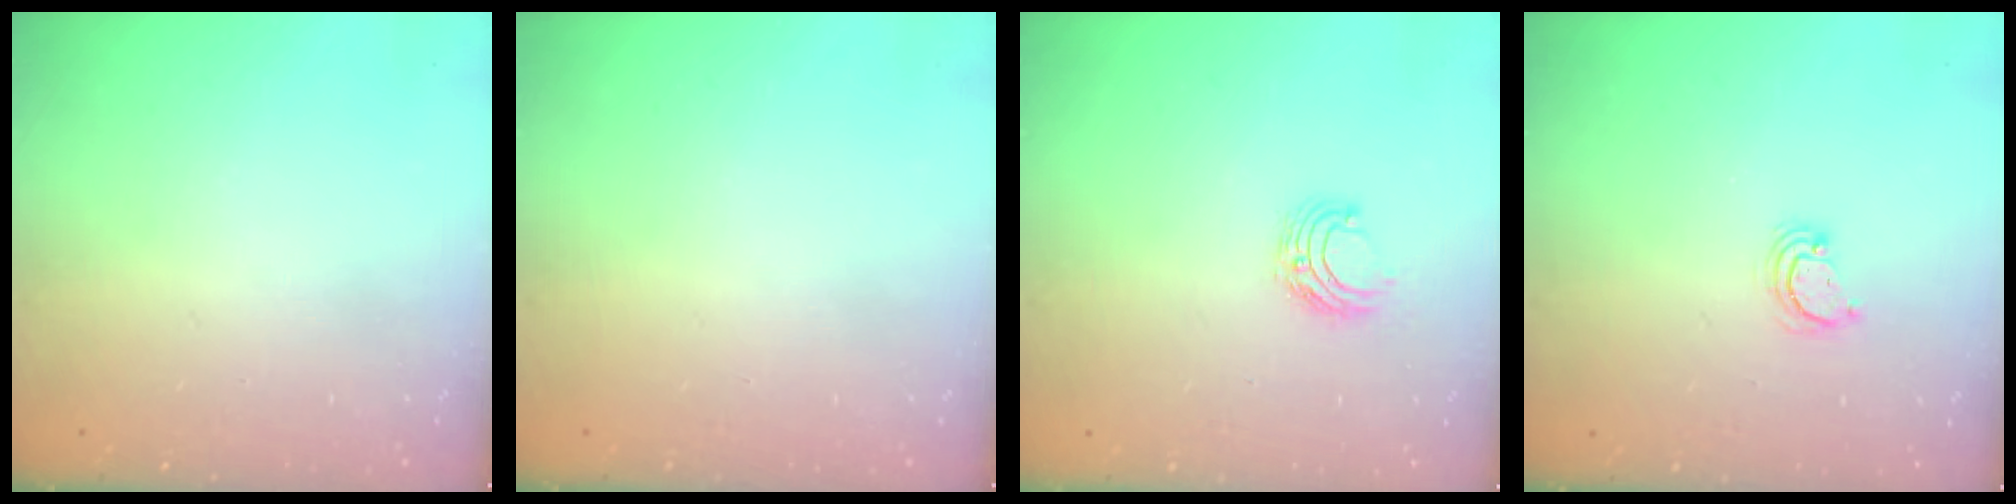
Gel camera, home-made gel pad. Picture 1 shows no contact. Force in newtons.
{"total": 0.0}
{"total": 6.4, "press": 6.3, "slide": 0.7}
{"total": 3.2, "press": 3.2, "slide": 0.3}